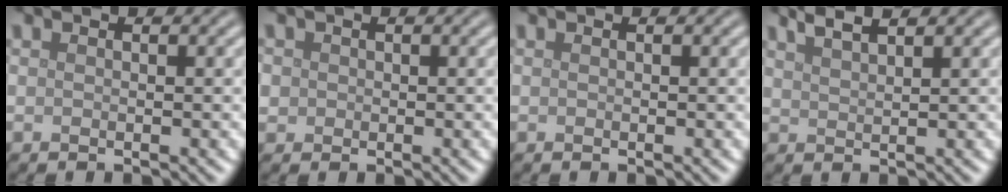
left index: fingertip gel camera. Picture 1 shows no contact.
{"total": 1.6, "force": [0.2, 1.5, 0.4], "torque": [-0.003, 0.003, 0.000]}
{"total": 0.0}
{"total": 2.5, "force": [2.0, 0.5, 1.4], "torque": [-0.011, 0.013, 0.028]}